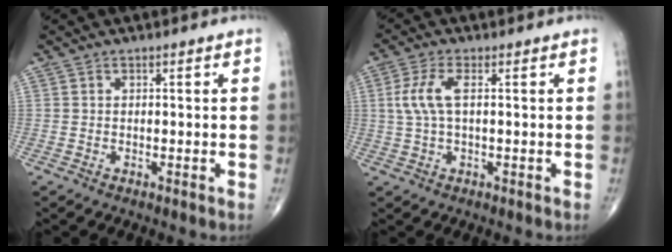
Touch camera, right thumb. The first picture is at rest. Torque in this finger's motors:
{"motor_torque": [0.04, 0.07, 0.65, 0.16, 0.12]}